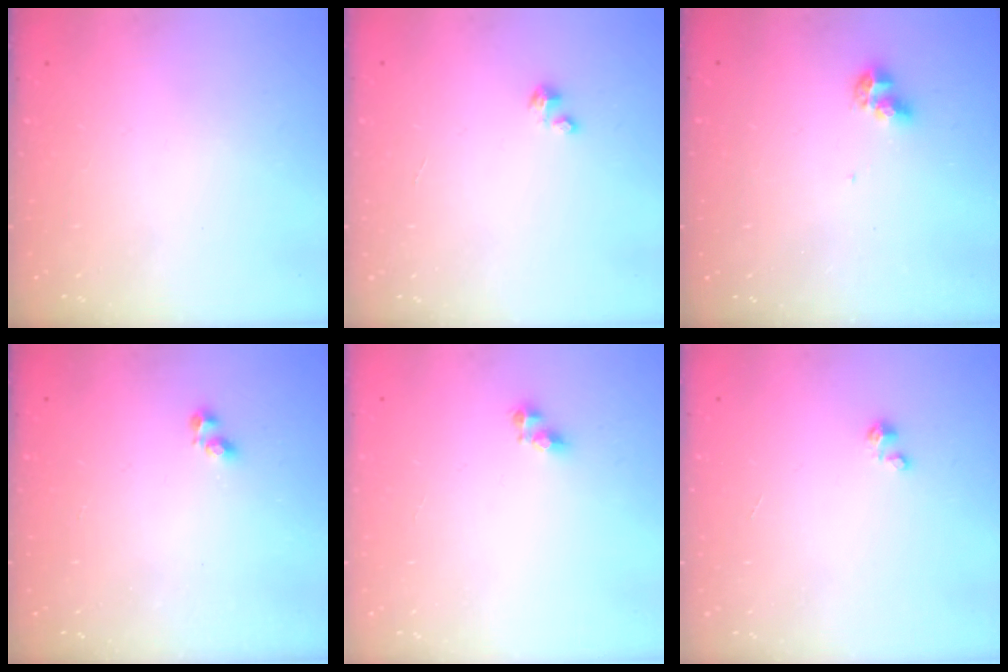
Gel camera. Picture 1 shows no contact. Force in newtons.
{"total": 0.6, "press": 0.6, "slide": 0.3}
{"total": 6.6, "press": 6.5, "slide": 0.4}
{"total": 1.9, "press": 1.9, "slide": 0.3}
{"total": 5.0, "press": 4.9, "slide": 0.6}
{"total": 1.2, "press": 1.1, "slide": 0.1}